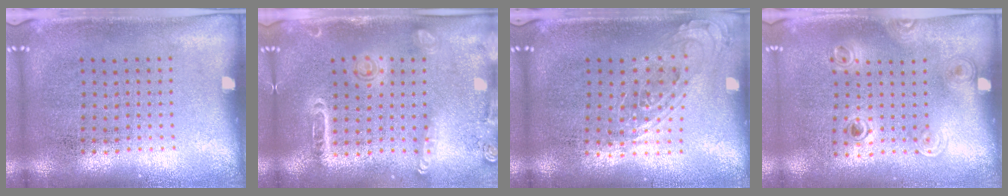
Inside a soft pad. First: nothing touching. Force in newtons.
{"total": 1.5, "press": 1.4, "slide": 0.4}
{"total": 0.8, "press": 0.7, "slide": 0.3}
{"total": 1.1, "press": 0.9, "slide": 0.6}